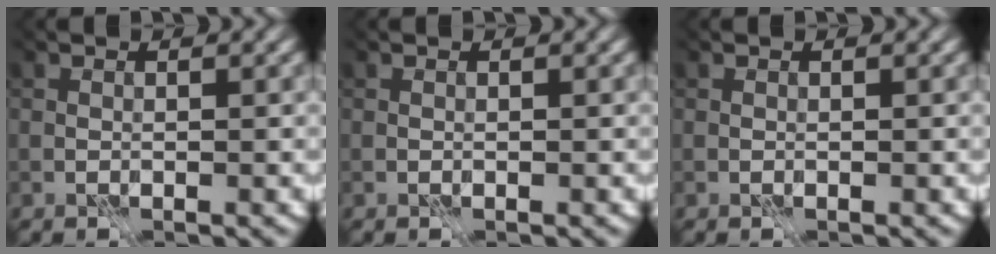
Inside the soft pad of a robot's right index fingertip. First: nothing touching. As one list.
[{"total": 0.0}, {"total": 0.0}]